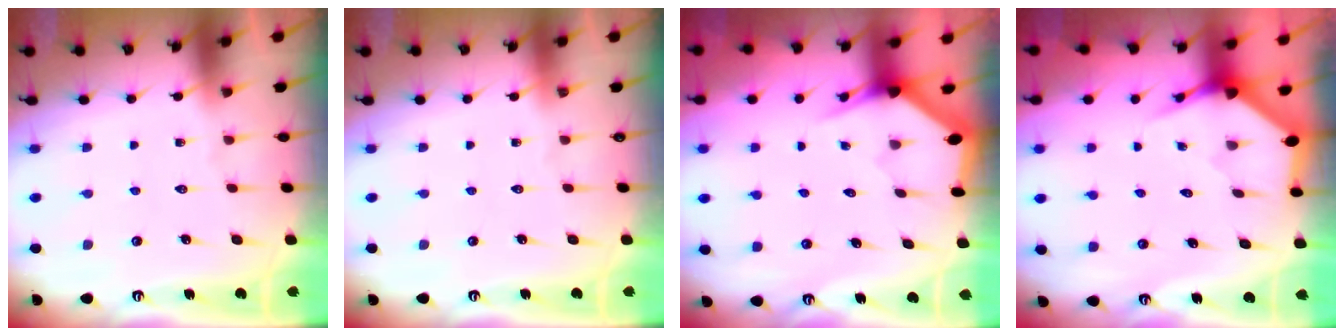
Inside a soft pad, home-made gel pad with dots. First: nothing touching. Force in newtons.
{"total": 0.0}
{"total": 3.1, "press": 3.1, "slide": 0.1}
{"total": 3.4, "press": 3.4, "slide": 0.1}